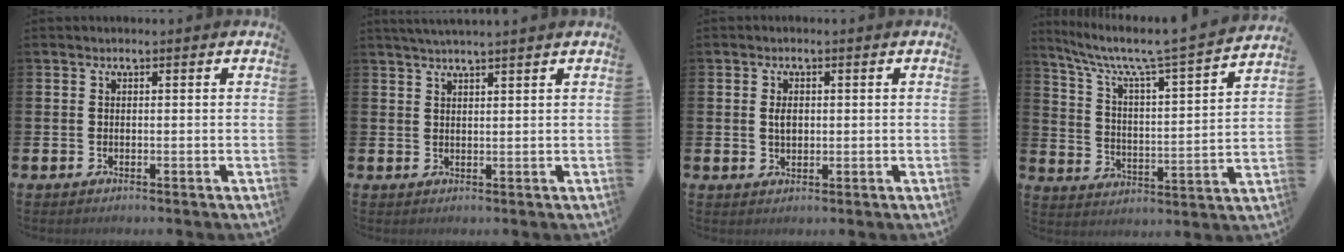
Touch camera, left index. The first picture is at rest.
{"total": 2.2, "force": [2.1, -0.4, 0.5], "torque": [-0.013, -0.004, 0.039]}
{"total": 2.0, "force": [0.3, 1.3, 1.5], "torque": [-0.018, 0.002, 0.000]}
{"total": 7.3, "force": [6.4, 0.5, 3.6], "torque": [-0.098, -0.054, 0.099]}